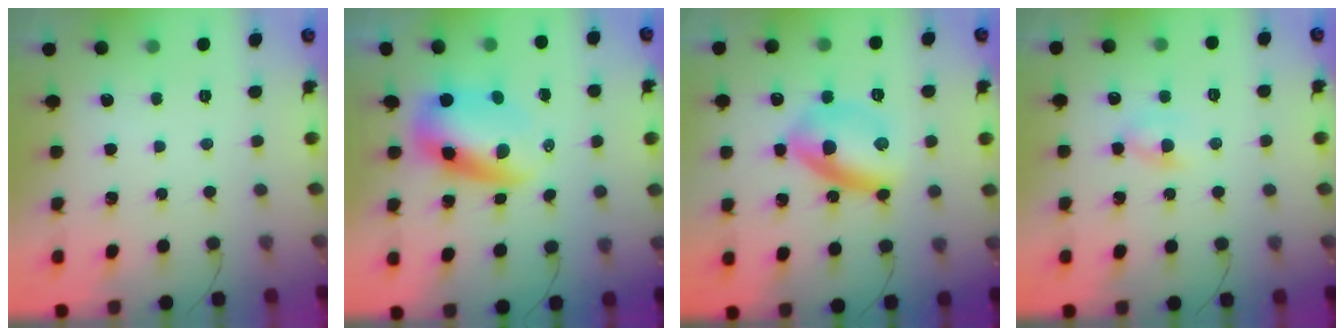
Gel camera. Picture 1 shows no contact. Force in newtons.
{"total": 7.7, "press": 7.3, "slide": 2.2}
{"total": 11.3, "press": 11.3, "slide": 0.4}
{"total": 3.4, "press": 3.2, "slide": 1.0}